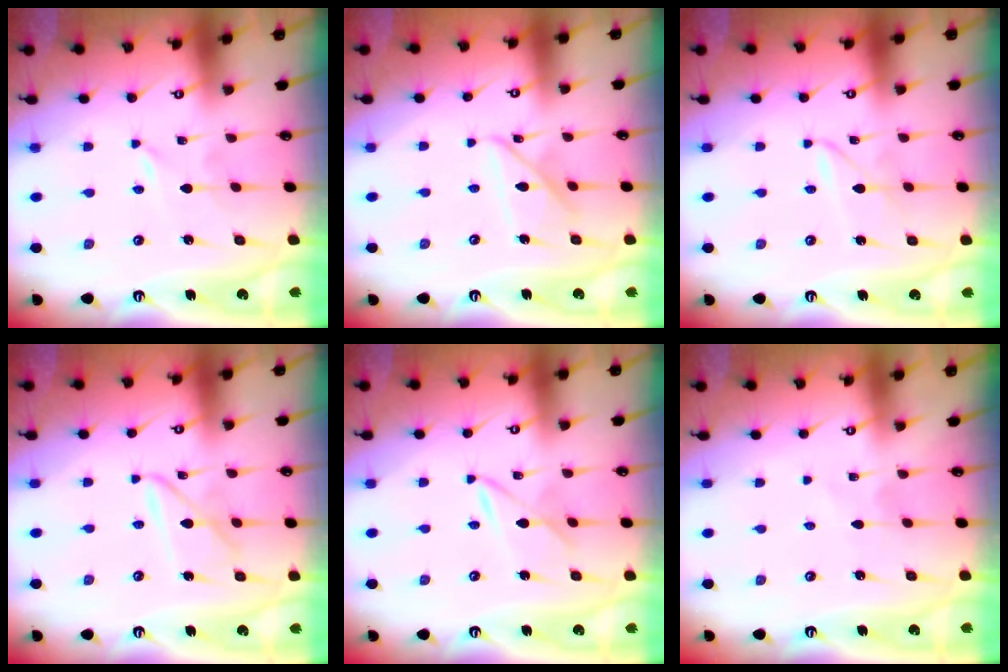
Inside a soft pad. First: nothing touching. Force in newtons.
{"total": 10.5, "press": 10.5, "slide": 0.8}
{"total": 1.9, "press": 1.9, "slide": 0.2}
{"total": 7.4, "press": 7.4, "slide": 0.6}
{"total": 3.5, "press": 3.5, "slide": 0.4}
{"total": 1.1, "press": 1.1, "slide": 0.1}